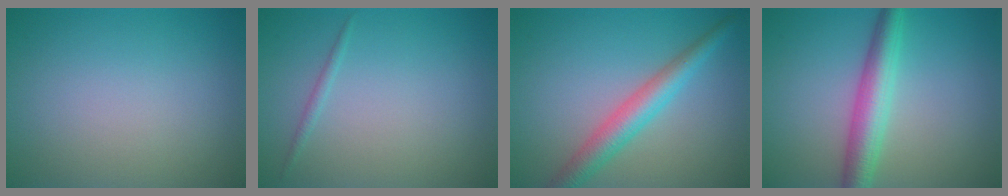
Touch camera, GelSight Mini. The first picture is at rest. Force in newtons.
{"total": 0.7, "press": 0.7, "slide": 0.0}
{"total": 4.0, "press": 4.0, "slide": 0.1}
{"total": 4.5, "press": 4.5, "slide": 0.1}